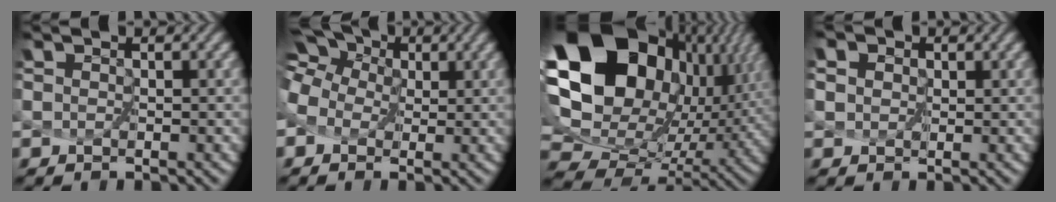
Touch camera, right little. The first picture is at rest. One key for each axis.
{"total": 8.1, "fx": 2.3, "fy": 6.2, "fz": 4.7, "tx": -0.117, "ty": 0.028, "tz": 0.011}
{"total": 19.0, "fx": 6.3, "fy": 13.7, "fz": 11.7, "tx": -0.256, "ty": 0.003, "tz": 0.151}
{"total": 3.2, "fx": 1.2, "fy": 2.5, "fz": 1.6, "tx": -0.030, "ty": 0.019, "tz": 0.003}